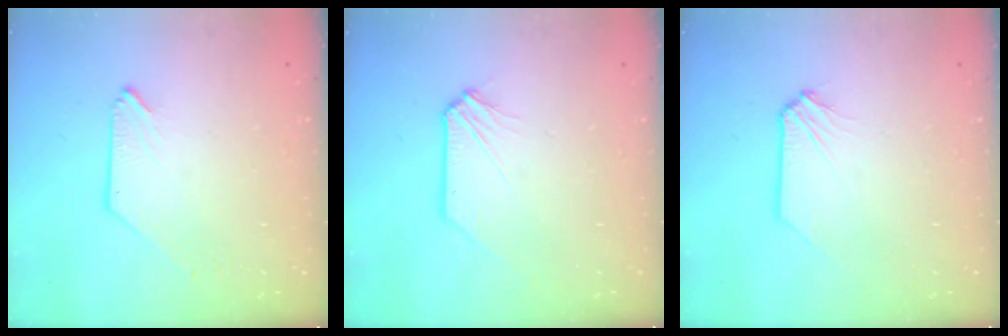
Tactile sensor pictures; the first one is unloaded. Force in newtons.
{"total": 0.5, "press": 0.5, "slide": 0.1}
{"total": 0.6, "press": 0.6, "slide": 0.0}